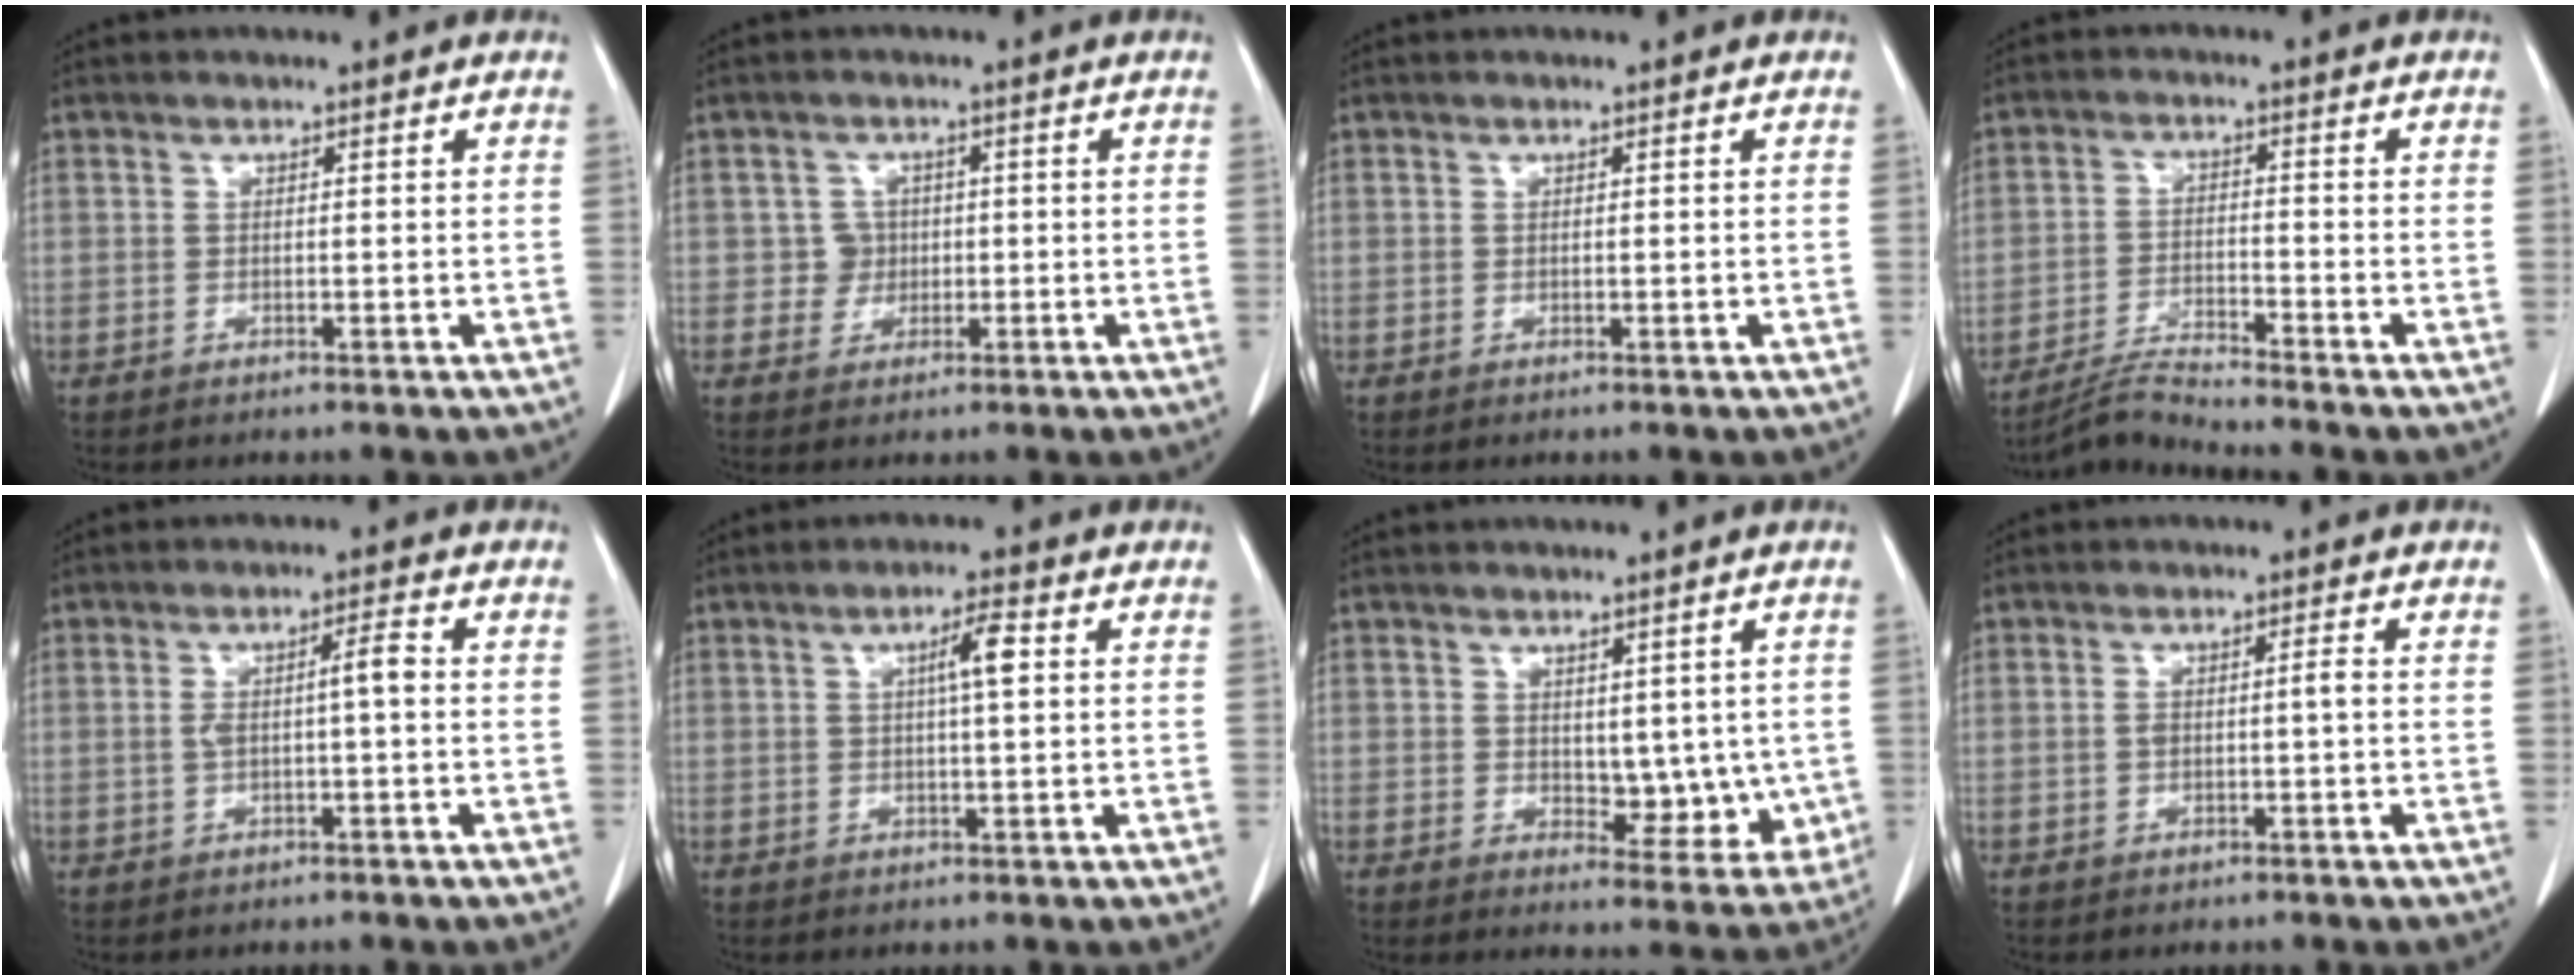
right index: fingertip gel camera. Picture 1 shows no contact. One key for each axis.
{"total": 2.8, "fx": 0.0, "fy": 2.8, "fz": 0.2, "tx": 0.005, "ty": 0.008, "tz": 0.000}
{"total": 0.0}
{"total": 5.5, "fx": -5.2, "fy": -2.0, "fz": 0.4, "tx": -0.019, "ty": -0.018, "tz": -0.099}
{"total": 4.0, "fx": 0.1, "fy": 0.4, "fz": 4.0, "tx": -0.076, "ty": 0.012, "tz": 0.003}
{"total": 4.1, "fx": 0.9, "fy": 0.2, "fz": 3.9, "tx": -0.067, "ty": 0.005, "tz": 0.015}
{"total": 6.9, "fx": 0.3, "fy": 4.2, "fz": 5.5, "tx": -0.048, "ty": -0.007, "tz": 0.017}
{"total": 2.0, "fx": -0.2, "fy": 0.2, "fz": 1.9, "tx": -0.041, "ty": 0.004, "tz": 0.000}